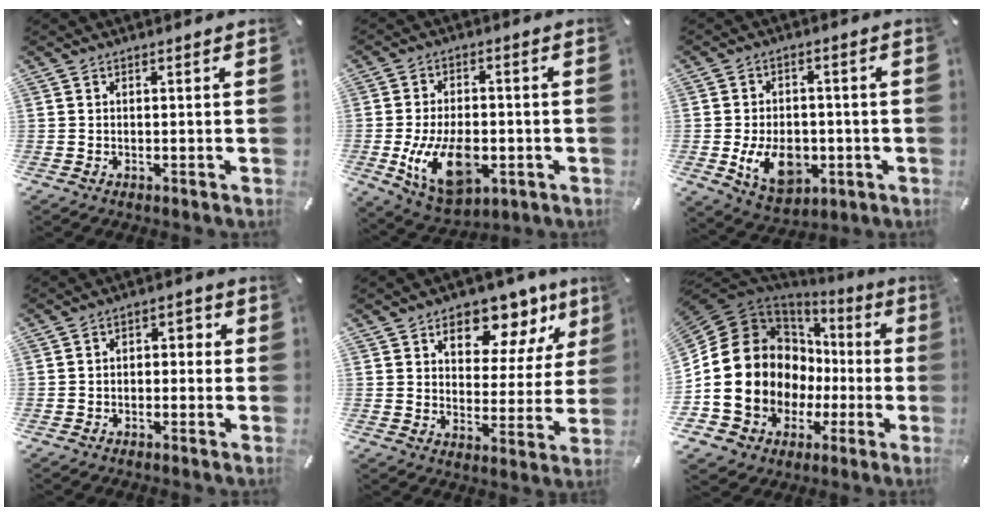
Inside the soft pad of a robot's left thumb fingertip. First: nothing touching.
{"total": 15.3, "force": [-3.6, 9.4, 11.5], "torque": [-0.211, -0.003, -0.061]}
{"total": 11.7, "force": [-2.8, 8.2, 7.8], "torque": [-0.146, 0.001, -0.048]}
{"total": 3.5, "force": [-2.2, 2.2, 1.5], "torque": [-0.026, 0.019, -0.045]}
{"total": 11.4, "force": [7.0, 6.9, 5.8], "torque": [-0.078, -0.048, 0.118]}
{"total": 20.9, "force": [0.3, 17.4, 11.6], "torque": [-0.248, -0.032, 0.035]}